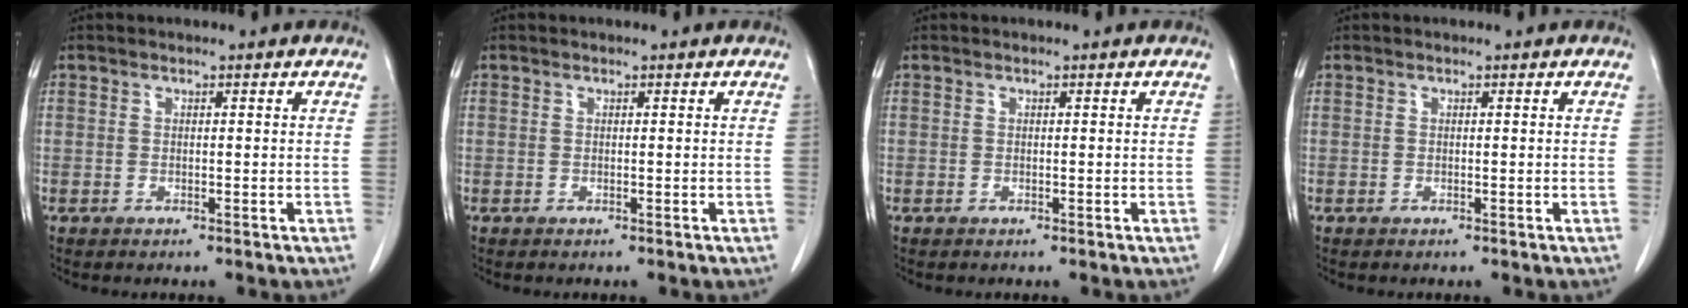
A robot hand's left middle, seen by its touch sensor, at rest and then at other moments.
{"total": 0.0}
{"total": 0.0}
{"total": 0.0}